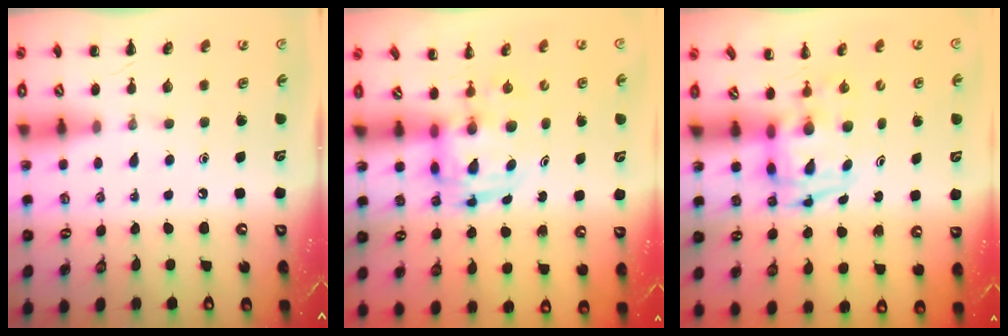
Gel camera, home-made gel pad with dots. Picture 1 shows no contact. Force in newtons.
{"total": 3.2, "press": 3.2, "slide": 0.7}
{"total": 3.3, "press": 3.2, "slide": 0.6}